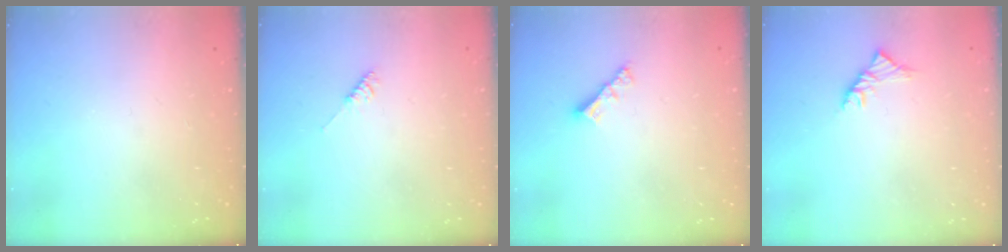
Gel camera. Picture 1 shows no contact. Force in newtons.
{"total": 3.5, "press": 3.5, "slide": 0.7}
{"total": 3.4, "press": 3.4, "slide": 0.2}
{"total": 3.5, "press": 3.4, "slide": 1.1}